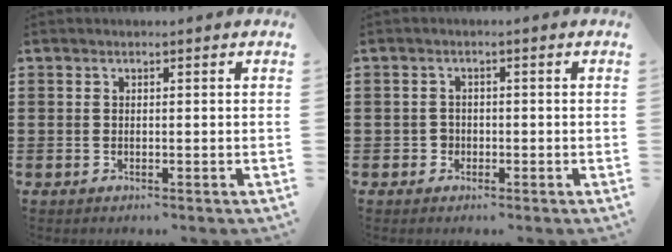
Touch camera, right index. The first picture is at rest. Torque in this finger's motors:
{"motor_torque": [0.05, 0.11, 0.00, 0.01]}